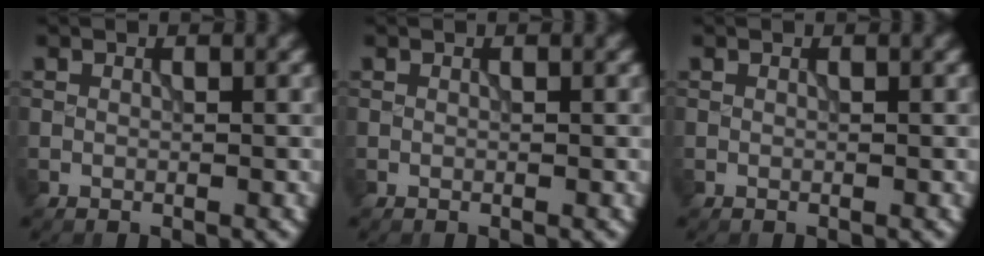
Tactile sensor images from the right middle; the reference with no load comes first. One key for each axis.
{"total": 0.0}
{"total": 0.0}